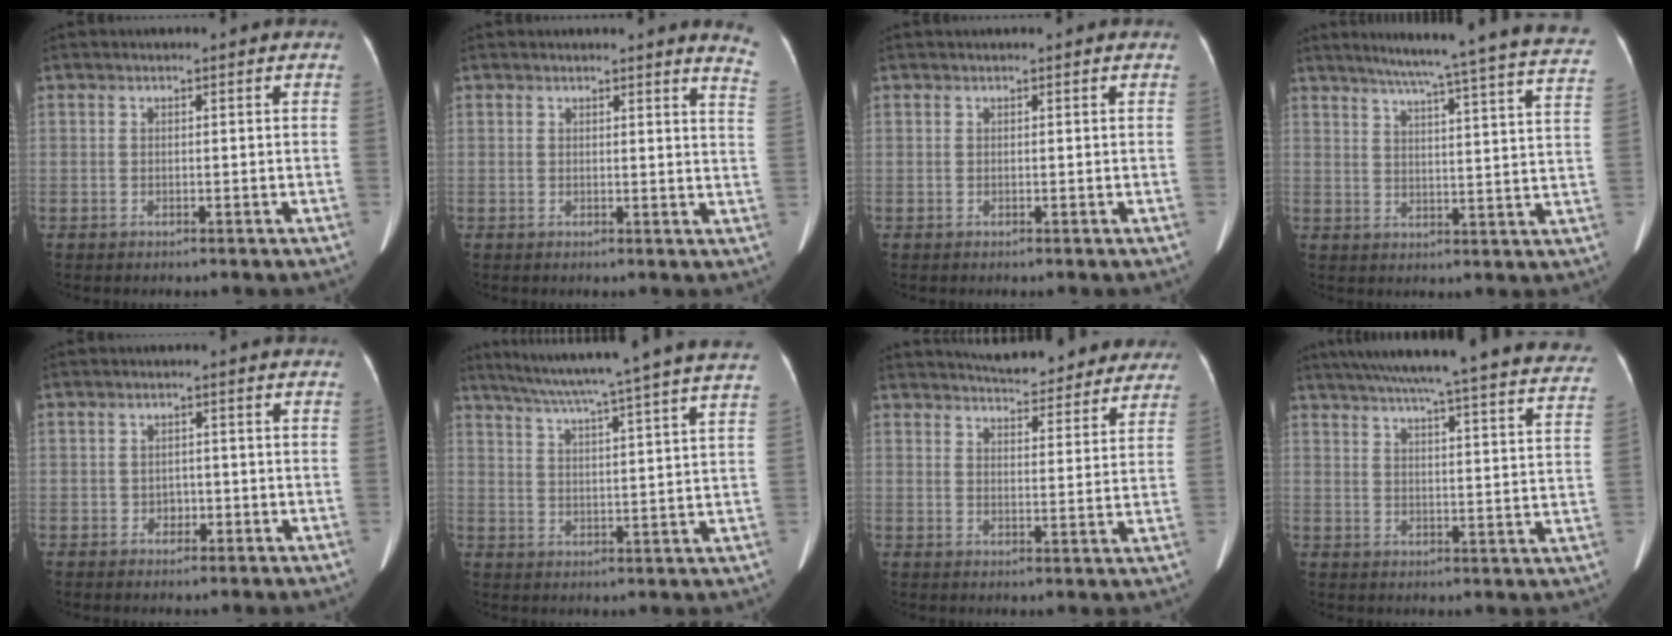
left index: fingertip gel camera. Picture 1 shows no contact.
{"total": 6.5, "force": [6.1, -0.4, 2.0], "torque": [-0.018, -0.049, 0.034]}
{"total": 0.8, "force": [0.8, -0.1, 0.3], "torque": [-0.004, 0.017, 0.016]}
{"total": 26.0, "force": [22.9, -0.8, 12.2], "torque": [-0.182, -0.053, 0.272]}
{"total": 1.8, "force": [-0.8, 1.4, 0.8], "torque": [-0.009, 0.005, -0.010]}
{"total": 22.4, "force": [19.2, -1.9, 11.2], "torque": [-0.190, -0.017, 0.252]}
{"total": 16.4, "force": [15.0, 3.8, 5.5], "torque": [-0.063, 0.003, 0.182]}
{"total": 35.1, "force": [31.8, 2.6, 14.6], "torque": [-0.206, -0.062, 0.384]}